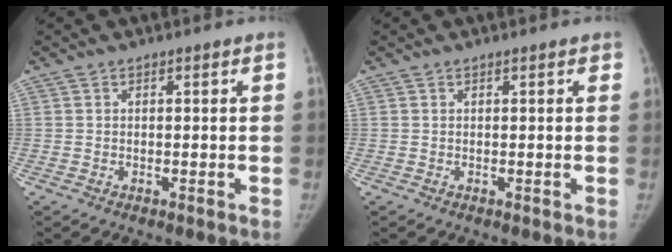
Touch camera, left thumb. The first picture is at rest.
{"total": 0.5, "force": [0.3, 0.2, 0.4], "torque": [-0.005, 0.001, 0.000]}